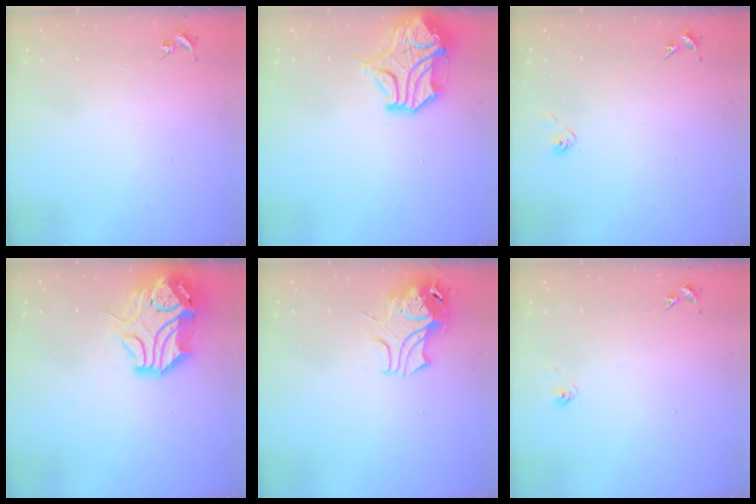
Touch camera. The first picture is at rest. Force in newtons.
{"total": 15.8, "press": 15.6, "slide": 2.5}
{"total": 2.9, "press": 2.8, "slide": 0.8}
{"total": 15.5, "press": 15.3, "slide": 2.3}
{"total": 9.7, "press": 9.6, "slide": 1.4}
{"total": 3.2, "press": 2.7, "slide": 1.7}